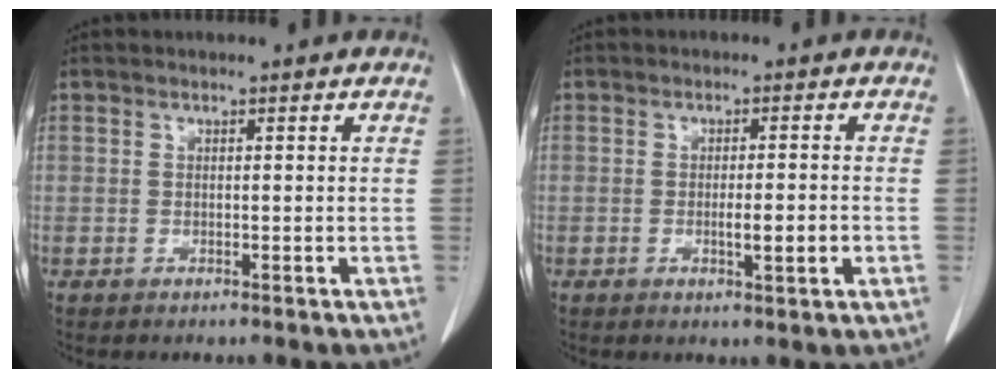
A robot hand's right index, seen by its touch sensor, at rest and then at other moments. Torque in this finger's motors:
{"motor_torque": [0.62, -0.32, 0.22, 0.03]}